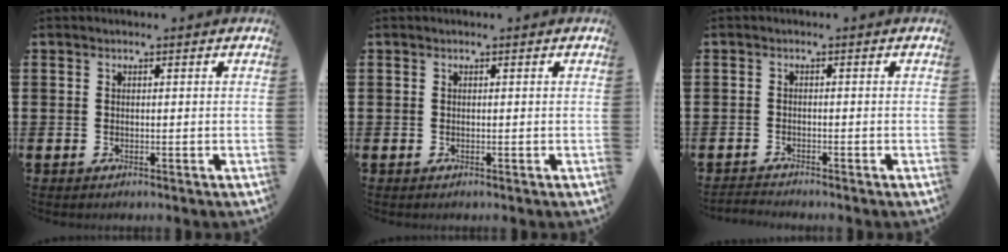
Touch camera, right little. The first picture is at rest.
{"total": 0.0}
{"total": 1.1, "force": [-1.1, -0.1, 0.0], "torque": [-0.003, -0.001, -0.021]}